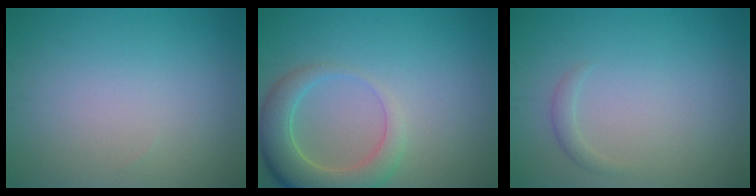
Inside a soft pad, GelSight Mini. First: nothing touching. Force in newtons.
{"total": 5.2, "press": 5.1, "slide": 0.7}
{"total": 0.9, "press": 0.9, "slide": 0.1}